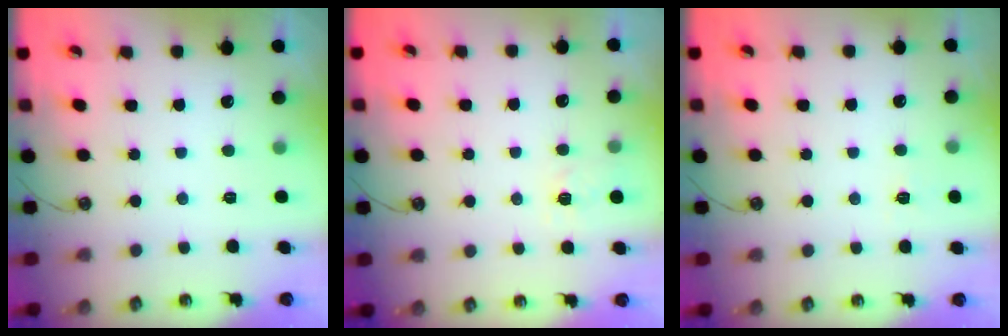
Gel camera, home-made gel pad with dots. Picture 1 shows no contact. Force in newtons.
{"total": 3.2, "press": 3.2, "slide": 0.4}
{"total": 2.7, "press": 2.7, "slide": 0.3}